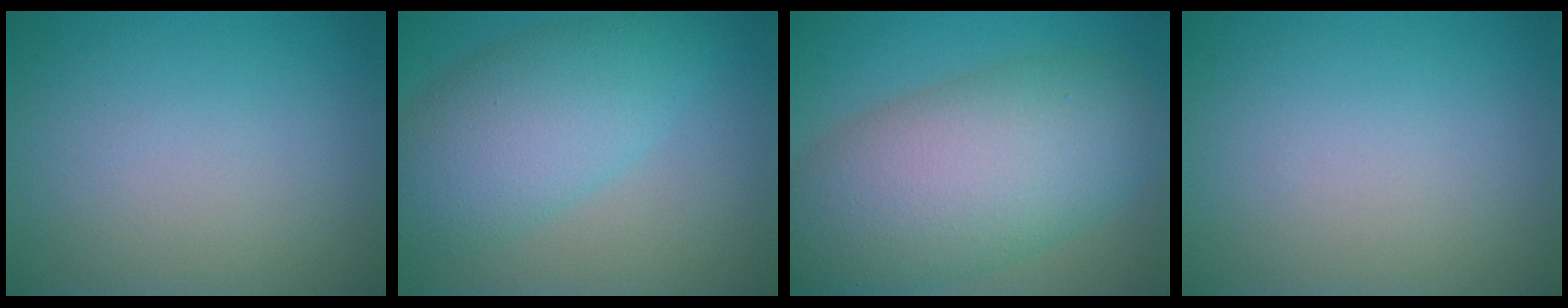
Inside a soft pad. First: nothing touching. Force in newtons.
{"total": 7.2, "press": 7.2, "slide": 0.2}
{"total": 11.8, "press": 11.8, "slide": 0.6}
{"total": 0.0}